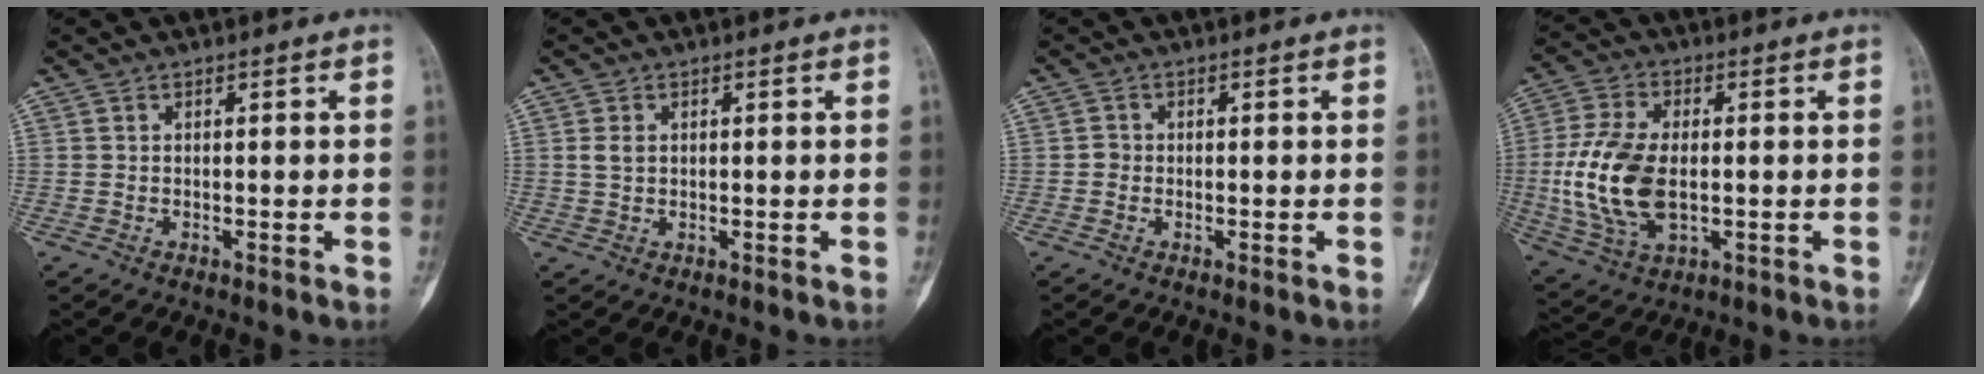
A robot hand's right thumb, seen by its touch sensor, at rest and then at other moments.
{"total": 1.9, "force": [0.4, 1.4, 1.3], "torque": [-0.024, 0.002, 0.012]}
{"total": 1.2, "force": [-0.3, 1.1, 0.4], "torque": [0.000, 0.005, -0.007]}
{"total": 15.2, "force": [-1.0, 8.8, 12.4], "torque": [-0.260, -0.004, -0.012]}